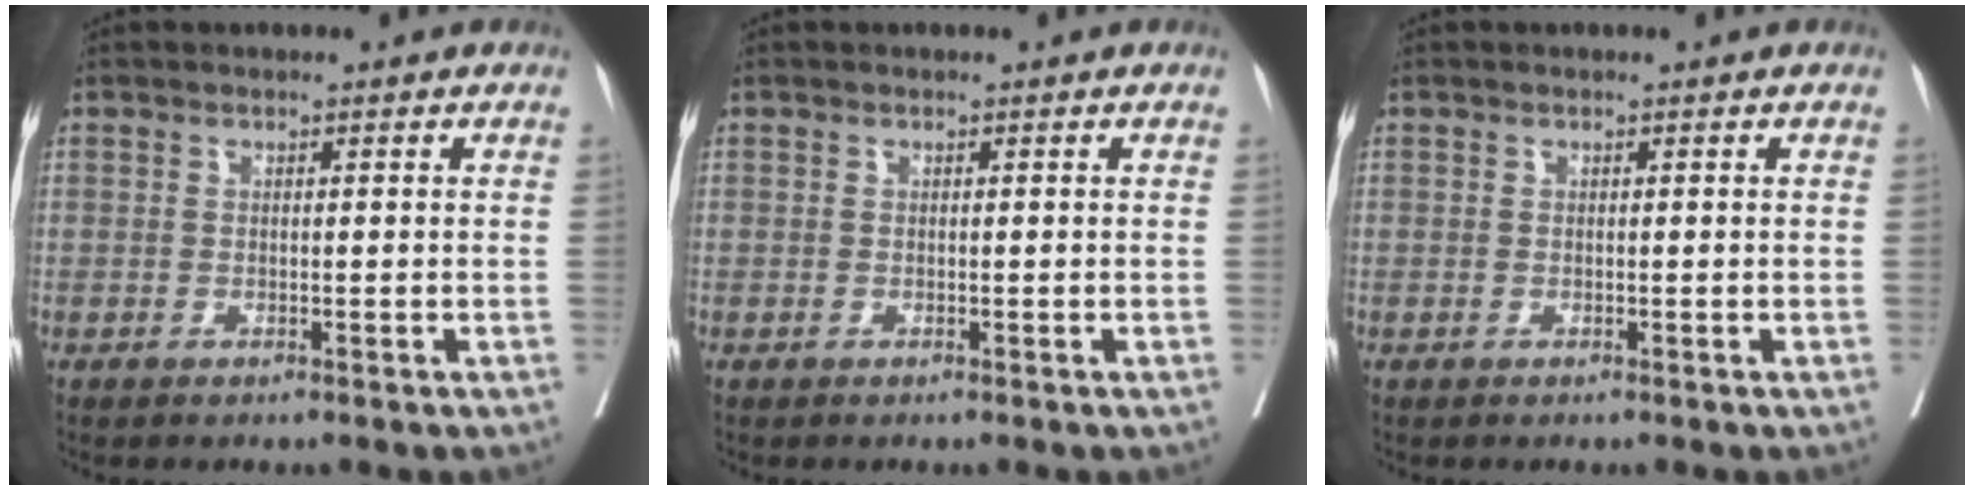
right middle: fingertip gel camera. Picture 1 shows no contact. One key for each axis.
{"total": 0.0}
{"total": 0.0}